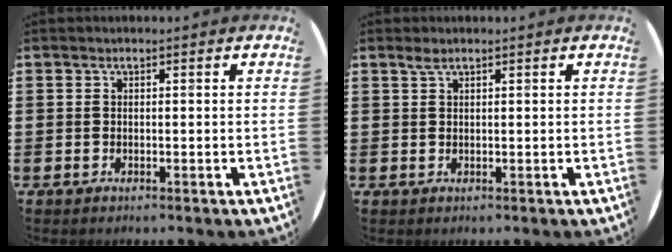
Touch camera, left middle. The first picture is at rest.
{"total": 1.0, "force": [0.8, 0.1, 0.6], "torque": [-0.012, 0.003, 0.014]}